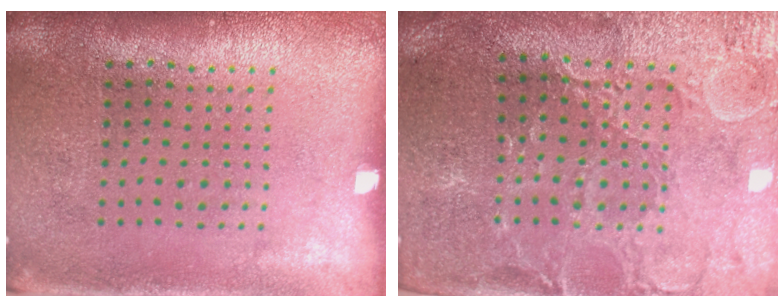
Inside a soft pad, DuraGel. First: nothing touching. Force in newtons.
{"total": 1.9, "press": 1.8, "slide": 0.5}